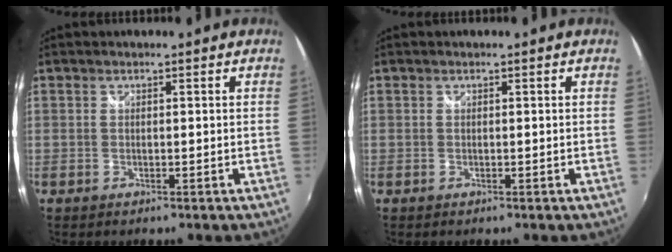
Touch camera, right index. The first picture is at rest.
{"total": 0.0}